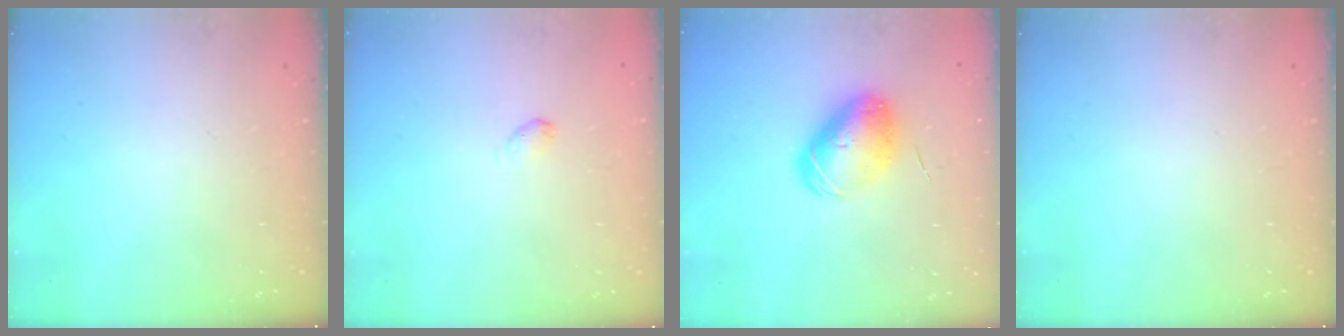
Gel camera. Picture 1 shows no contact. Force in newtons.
{"total": 2.8, "press": 2.7, "slide": 0.5}
{"total": 9.6, "press": 9.4, "slide": 1.7}
{"total": 0.0}